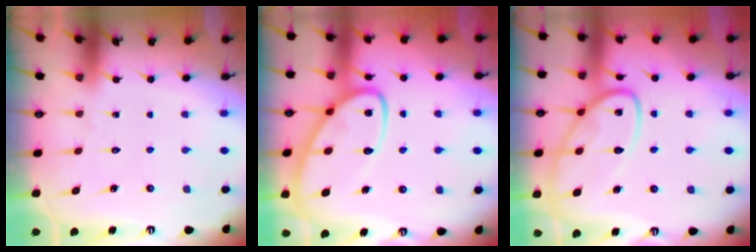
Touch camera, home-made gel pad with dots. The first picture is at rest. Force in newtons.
{"total": 13.3, "press": 13.3, "slide": 1.0}
{"total": 13.5, "press": 13.5, "slide": 1.2}